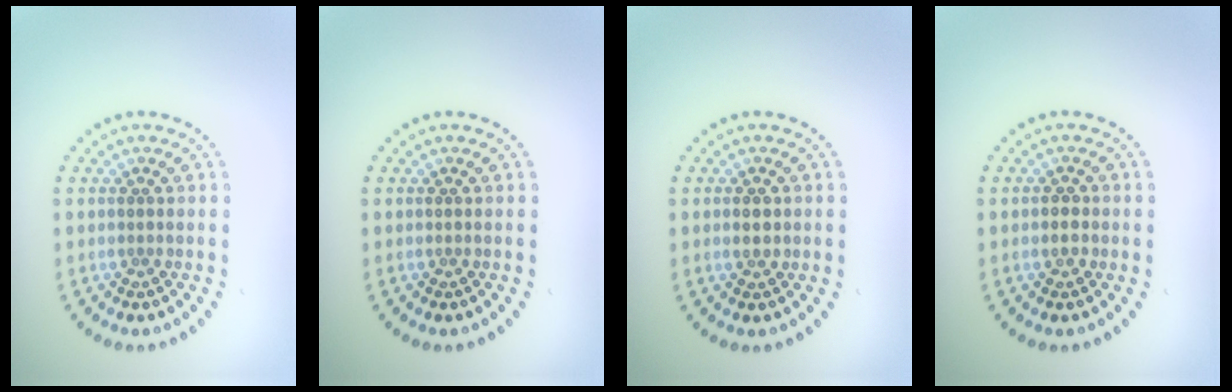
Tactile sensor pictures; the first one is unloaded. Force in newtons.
{"total": 0.0}
{"total": 0.9, "press": 0.9, "slide": 0.0}
{"total": 1.2, "press": 1.2, "slide": 0.3}